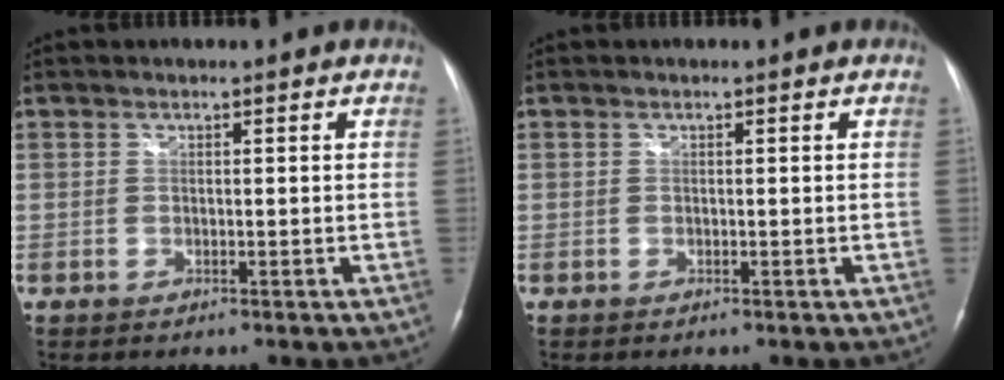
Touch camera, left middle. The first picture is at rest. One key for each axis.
{"total": 0.0}